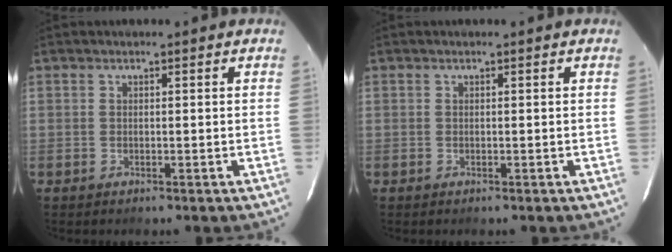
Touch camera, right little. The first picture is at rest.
{"total": 0.0}